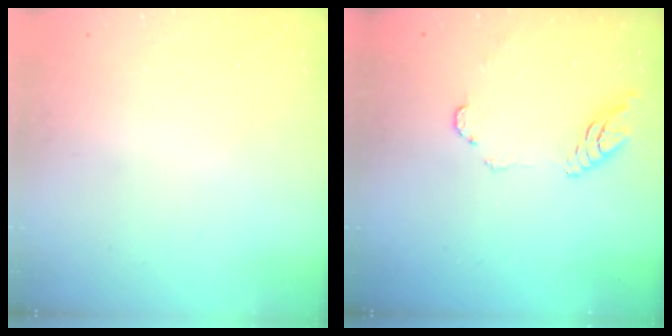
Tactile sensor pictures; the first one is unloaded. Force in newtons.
{"total": 7.7, "press": 7.7, "slide": 0.6}